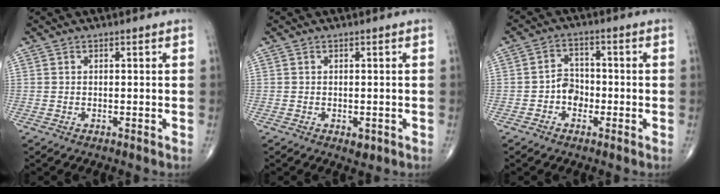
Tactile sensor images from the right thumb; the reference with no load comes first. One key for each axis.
{"total": 1.5, "fx": -0.6, "fy": 0.9, "fz": 1.0, "tx": -0.006, "ty": -0.002, "tz": -0.005}
{"total": 4.2, "fx": -1.4, "fy": 3.3, "fz": 2.2, "tx": -0.016, "ty": 0.018, "tz": -0.032}